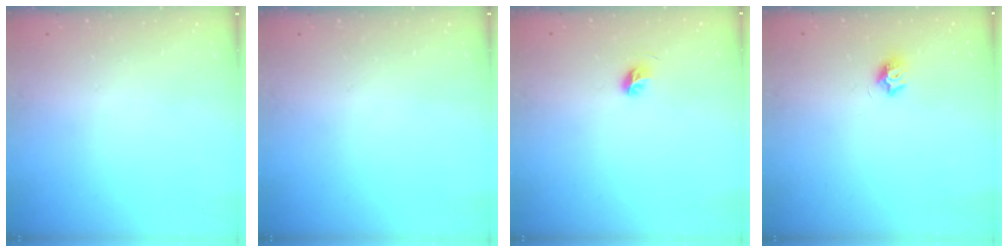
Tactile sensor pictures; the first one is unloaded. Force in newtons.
{"total": 0.0}
{"total": 5.3, "press": 5.2, "slide": 1.0}
{"total": 6.8, "press": 6.8, "slide": 0.5}